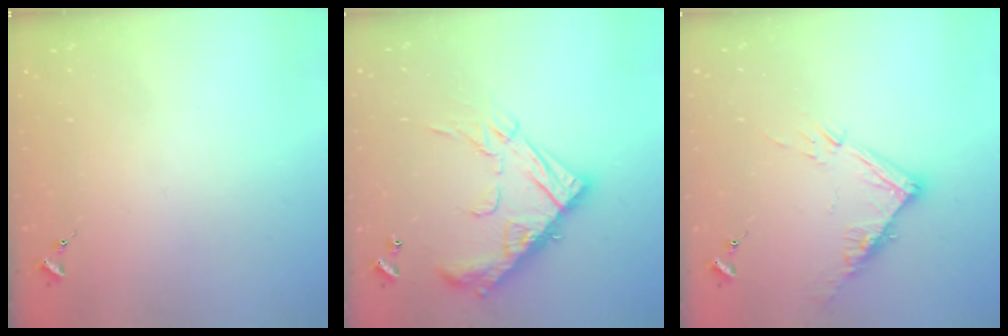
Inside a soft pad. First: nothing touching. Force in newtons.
{"total": 21.7, "press": 21.6, "slide": 1.9}
{"total": 12.1, "press": 12.1, "slide": 1.2}